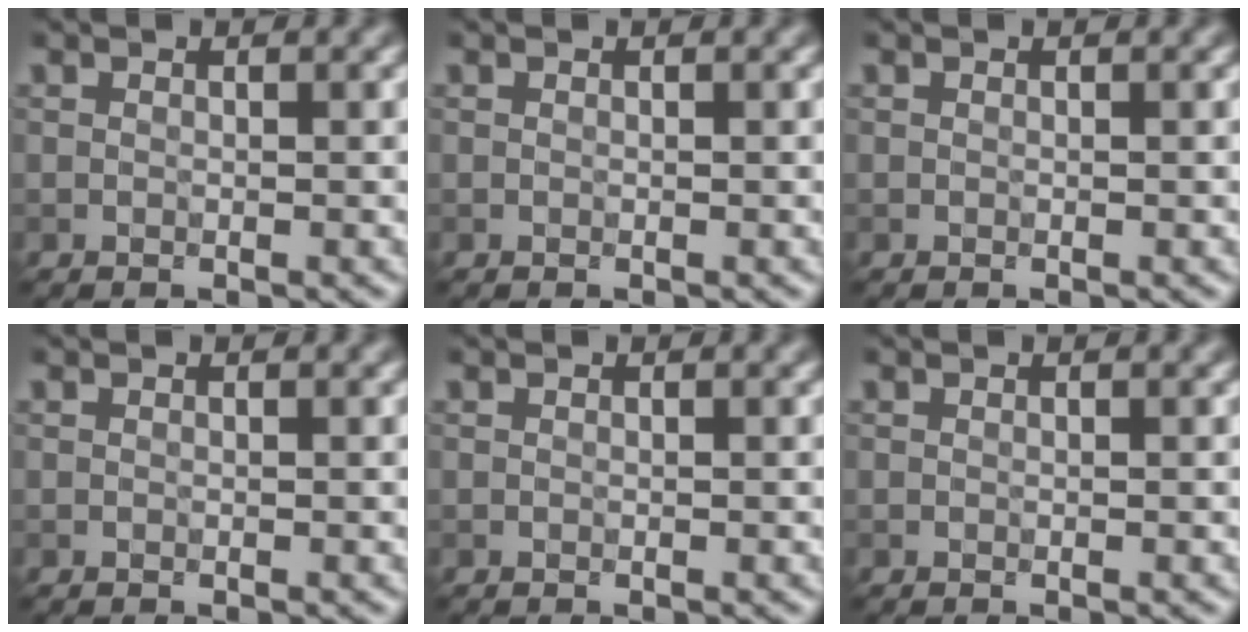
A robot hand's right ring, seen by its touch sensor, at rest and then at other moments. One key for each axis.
{"total": 0.0}
{"total": 0.0}
{"total": 0.0}
{"total": 0.0}
{"total": 0.0}